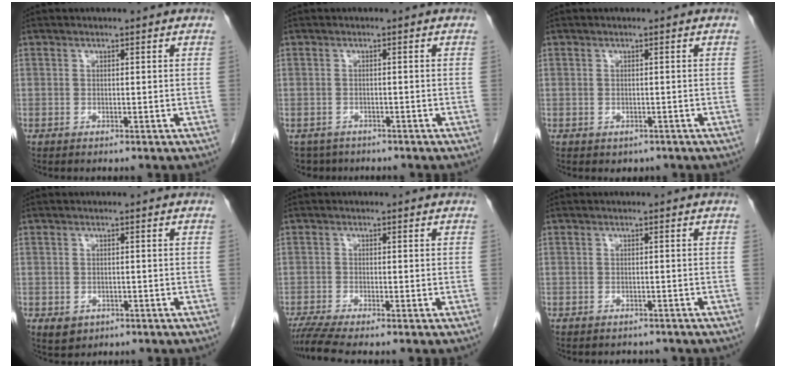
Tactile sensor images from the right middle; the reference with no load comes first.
{"total": 4.0, "force": [-3.2, 2.4, 0.1], "torque": [0.002, 0.000, -0.050]}
{"total": 1.2, "force": [-0.6, 0.9, 0.4], "torque": [-0.008, 0.001, -0.001]}
{"total": 2.4, "force": [-1.1, 1.9, 1.0], "torque": [-0.016, 0.000, -0.006]}
{"total": 4.1, "force": [-3.4, -0.6, 2.2], "torque": [-0.045, -0.013, -0.065]}
{"total": 3.1, "force": [-2.8, 1.3, 0.5], "torque": [-0.008, -0.001, -0.034]}